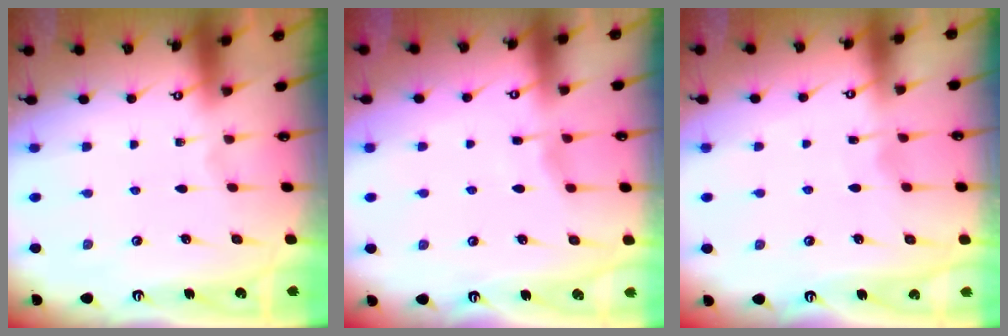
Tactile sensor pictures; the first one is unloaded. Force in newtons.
{"total": 3.1, "press": 3.1, "slide": 0.4}
{"total": 3.4, "press": 3.4, "slide": 0.4}